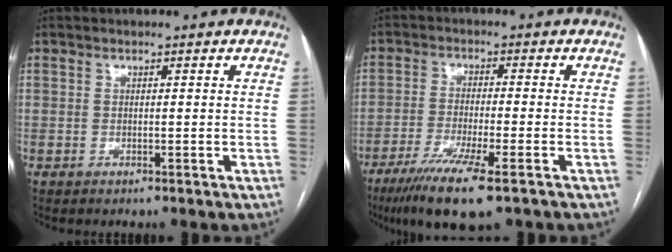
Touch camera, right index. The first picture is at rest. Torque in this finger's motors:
{"motor_torque": [0.56, -0.54, 0.37, 0.15]}